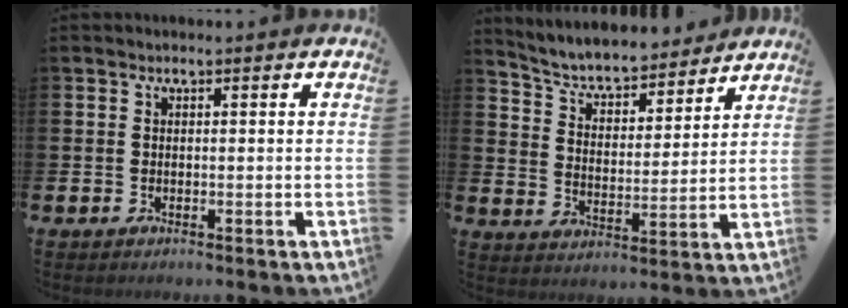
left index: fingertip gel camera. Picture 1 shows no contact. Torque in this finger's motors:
{"motor_torque": [0.89, -1.25, 0.36, 0.05]}